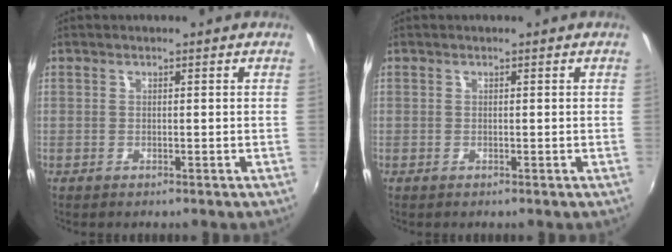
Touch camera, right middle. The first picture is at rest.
{"total": 0.0}